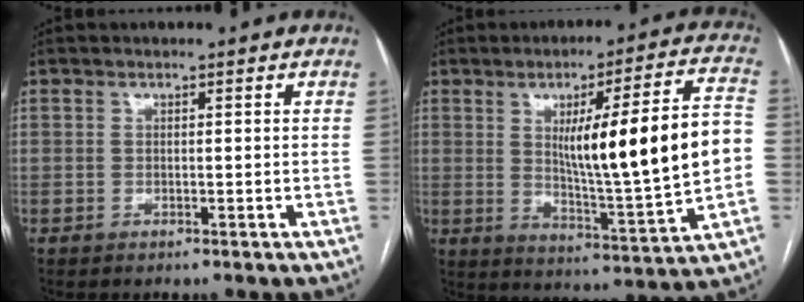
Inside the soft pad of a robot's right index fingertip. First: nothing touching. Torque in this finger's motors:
{"motor_torque": [1.58, 0.34, 0.91, 0.21]}